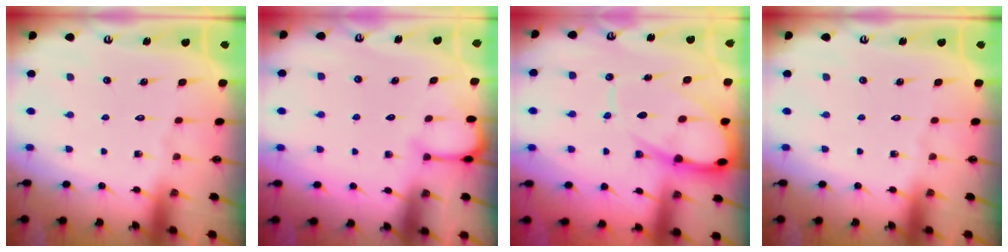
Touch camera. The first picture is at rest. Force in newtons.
{"total": 2.8, "press": 2.8, "slide": 0.1}
{"total": 12.8, "press": 12.8, "slide": 1.2}
{"total": 0.0}